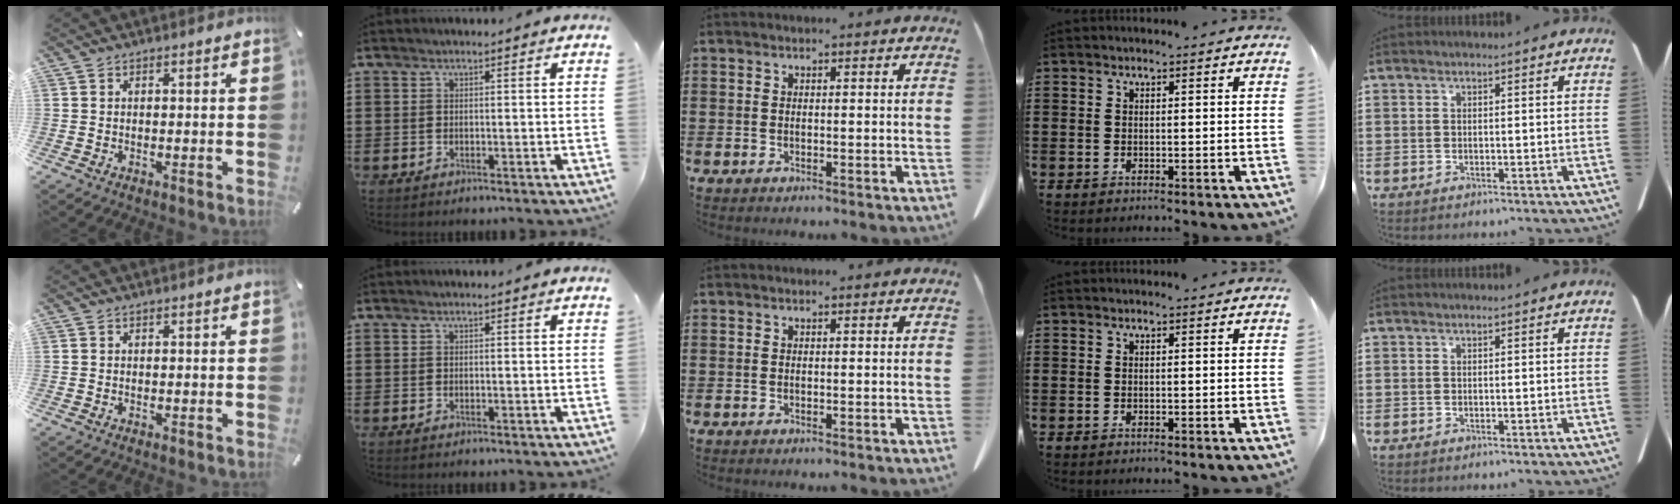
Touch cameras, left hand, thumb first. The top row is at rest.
{}